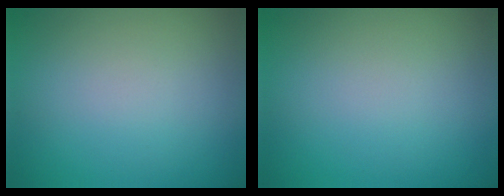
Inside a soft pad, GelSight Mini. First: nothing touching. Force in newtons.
{"total": 0.0}